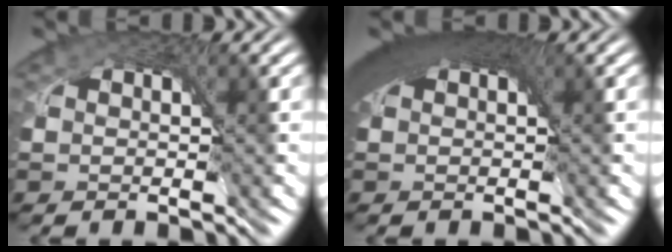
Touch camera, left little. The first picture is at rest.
{"total": 7.1, "force": [3.0, 3.4, 5.4], "torque": [-0.086, 0.018, 0.033]}